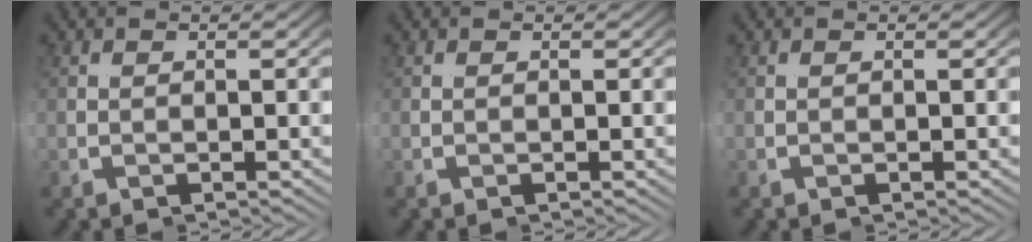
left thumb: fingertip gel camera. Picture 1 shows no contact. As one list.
[{"total": 0.0}, {"total": 0.0}]